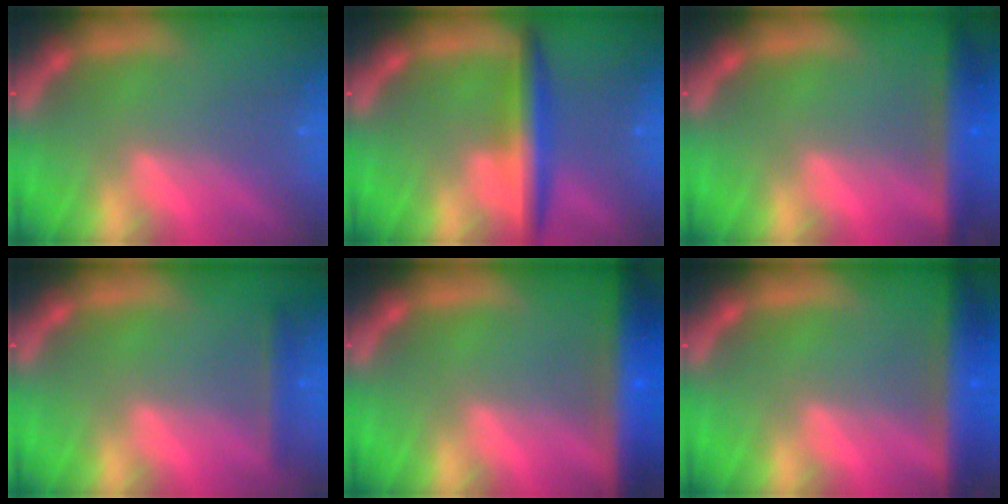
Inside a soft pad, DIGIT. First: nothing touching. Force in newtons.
{"total": 4.5}
{"total": 5.5}
{"total": 1.9}
{"total": 9.0}
{"total": 6.4}